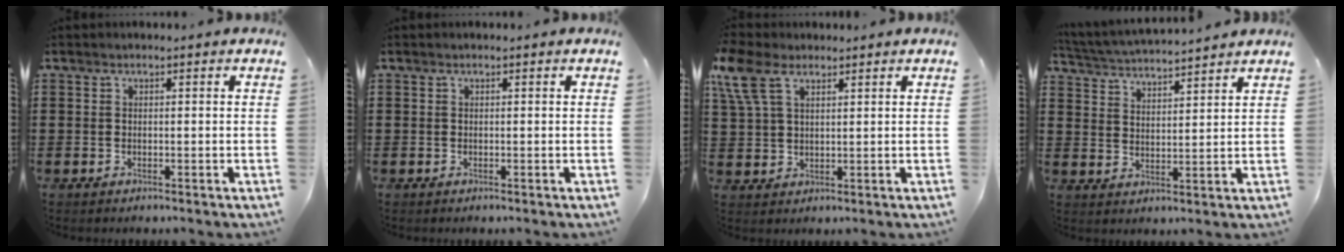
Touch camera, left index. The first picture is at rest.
{"total": 0.0}
{"total": 7.3, "force": [4.2, 4.2, 4.2], "torque": [-0.113, 0.010, 0.078]}
{"total": 4.0, "force": [4.0, -0.2, 0.7], "torque": [-0.032, -0.025, 0.067]}